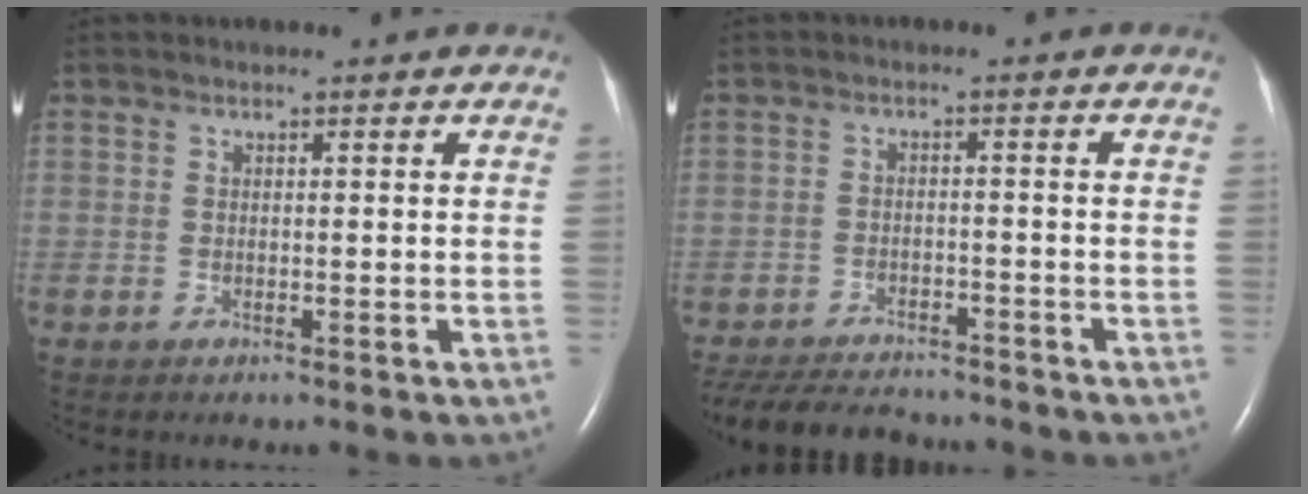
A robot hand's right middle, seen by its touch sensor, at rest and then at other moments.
{"total": 12.3, "force": [-11.1, 3.1, 4.4], "torque": [-0.092, -0.011, -0.160]}